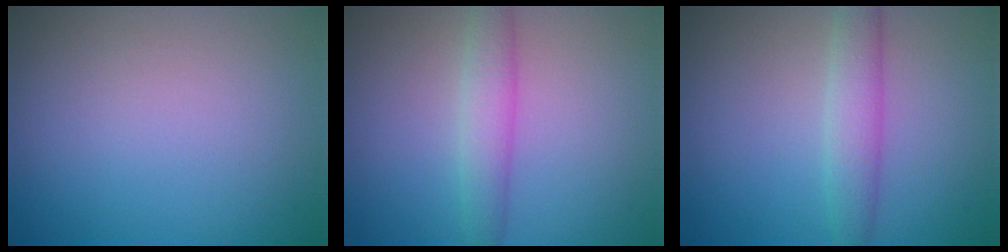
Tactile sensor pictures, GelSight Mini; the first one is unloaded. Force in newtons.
{"total": 2.9, "press": 2.9, "slide": 0.1}
{"total": 2.8, "press": 2.8, "slide": 0.1}